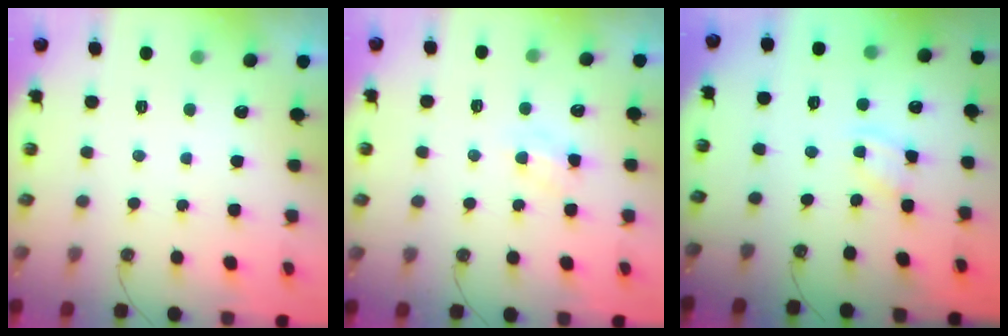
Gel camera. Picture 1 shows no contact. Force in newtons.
{"total": 3.2, "press": 3.2, "slide": 0.4}
{"total": 2.1, "press": 2.1, "slide": 0.3}